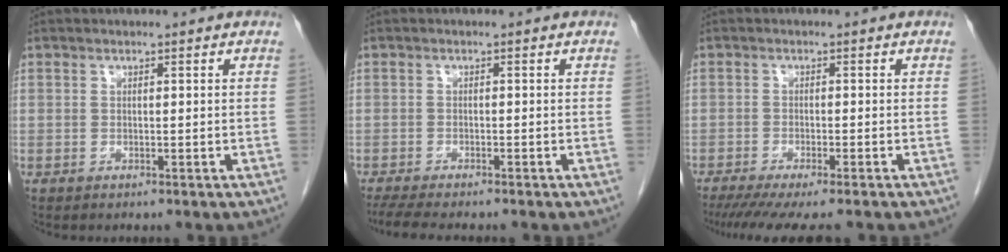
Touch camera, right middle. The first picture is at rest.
{"total": 6.9, "force": [-5.8, 1.0, 3.6], "torque": [-0.054, -0.013, -0.089]}
{"total": 10.2, "force": [-8.6, 0.5, 5.4], "torque": [-0.063, -0.022, -0.129]}